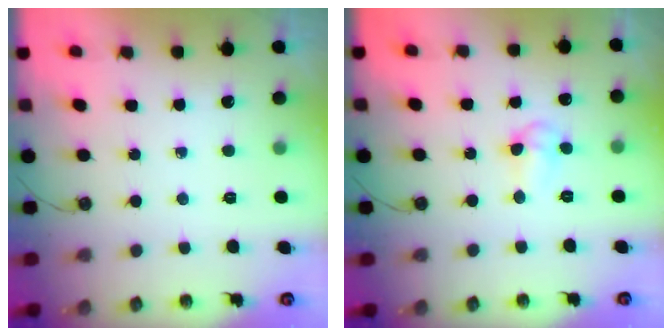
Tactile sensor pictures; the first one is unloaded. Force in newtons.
{"total": 6.2, "press": 5.0, "slide": 3.7}